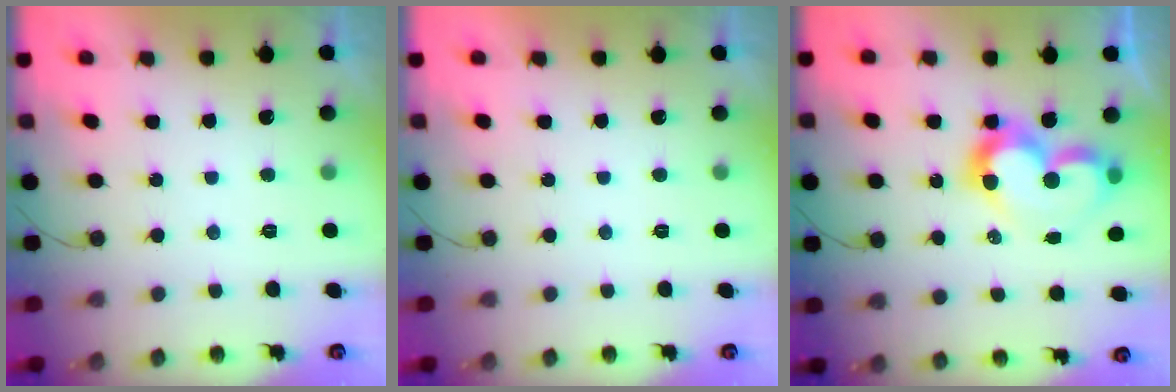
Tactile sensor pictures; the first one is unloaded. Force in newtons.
{"total": 1.9, "press": 1.9, "slide": 0.1}
{"total": 12.4, "press": 12.3, "slide": 1.4}